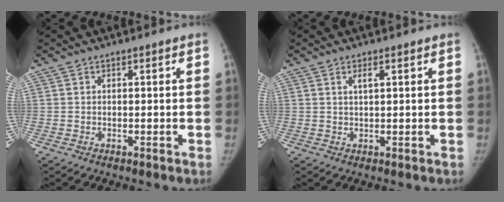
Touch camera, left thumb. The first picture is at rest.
{"total": 1.7, "force": [0.8, 0.4, 1.4], "torque": [-0.025, 0.000, 0.015]}